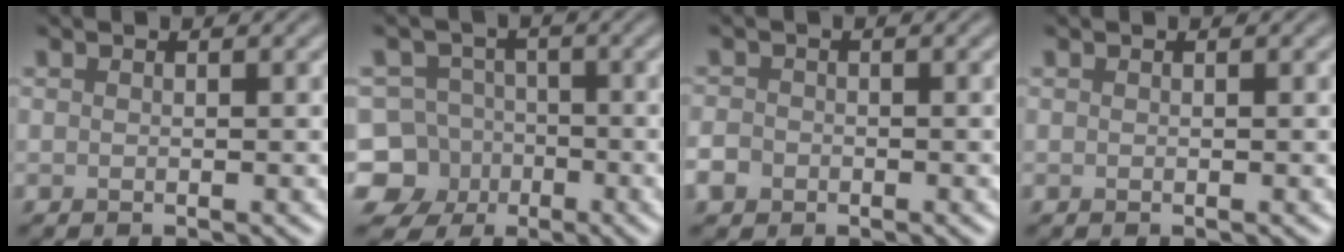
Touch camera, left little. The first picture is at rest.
{"total": 9.9, "force": [-4.6, 8.6, 1.4], "torque": [-0.033, -0.011, -0.104]}
{"total": 1.7, "force": [-0.9, 1.3, 0.5], "torque": [-0.007, -0.001, -0.023]}
{"total": 0.0}